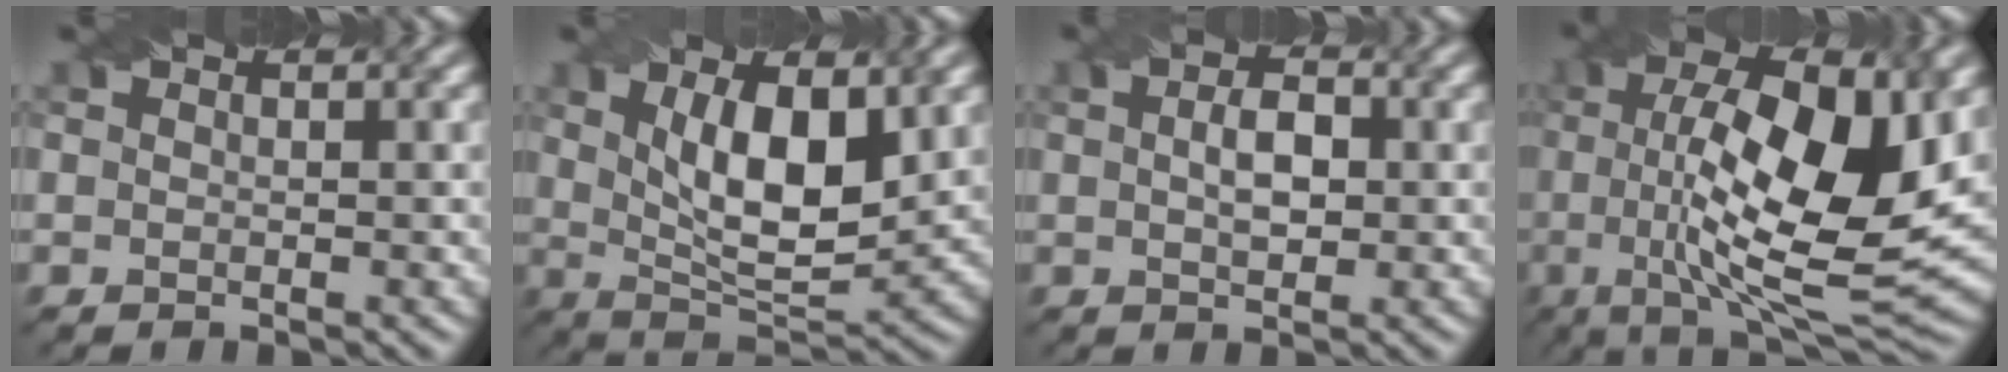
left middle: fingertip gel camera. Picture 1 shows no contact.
{"total": 8.6, "force": [2.1, 3.4, 7.6], "torque": [-0.133, -0.005, 0.038]}
{"total": 2.9, "force": [0.1, 1.6, 2.4], "torque": [-0.052, 0.005, 0.003]}
{"total": 14.5, "force": [1.4, 5.0, 13.6], "torque": [-0.211, -0.005, 0.021]}